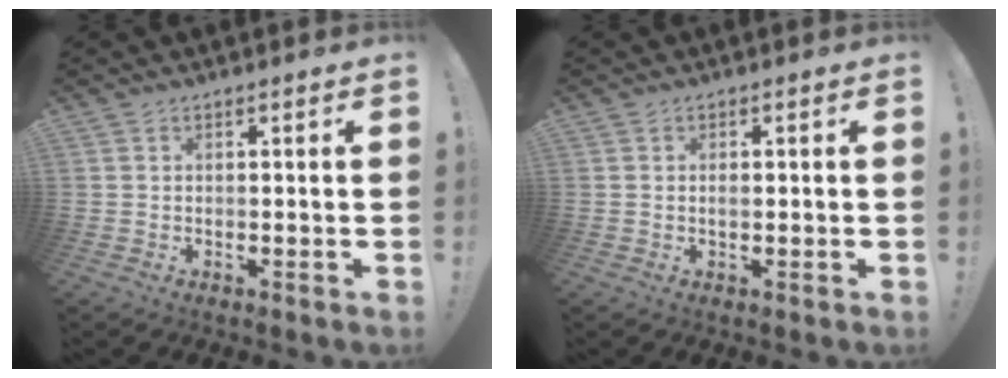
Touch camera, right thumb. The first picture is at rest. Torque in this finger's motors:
{"motor_torque": [0.11, 0.13, -0.01, 0.03, 0.04]}